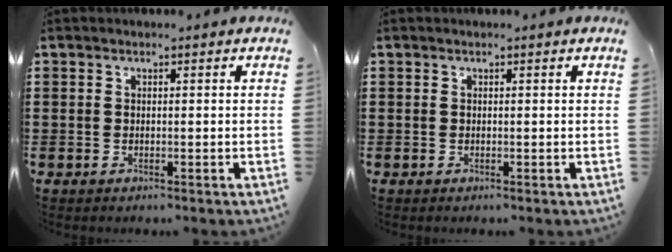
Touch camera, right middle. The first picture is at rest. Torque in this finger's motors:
{"motor_torque": [-0.02, -0.02, 0.00, 0.00]}